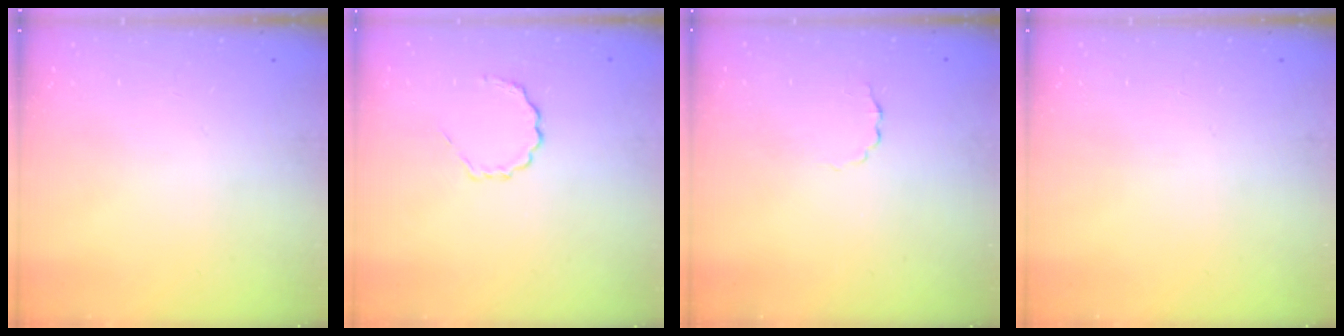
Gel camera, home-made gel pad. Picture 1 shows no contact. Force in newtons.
{"total": 3.9, "press": 3.8, "slide": 1.1}
{"total": 1.5, "press": 1.4, "slide": 0.5}
{"total": 0.0}